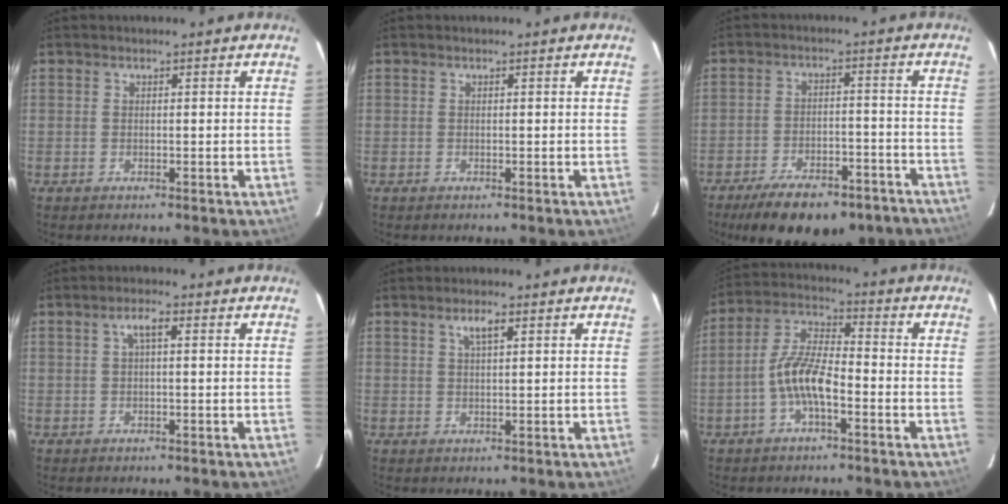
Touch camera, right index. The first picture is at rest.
{"total": 0.0}
{"total": 18.3, "force": [-14.3, 6.8, 9.2], "torque": [-0.174, -0.012, -0.188]}
{"total": 2.6, "force": [0.6, 0.6, 2.4], "torque": [-0.048, 0.009, 0.011]}
{"total": 2.6, "force": [1.3, 0.6, 2.1], "torque": [-0.038, 0.005, 0.024]}
{"total": 8.8, "force": [-3.3, 2.9, 7.6], "torque": [-0.165, 0.012, -0.064]}